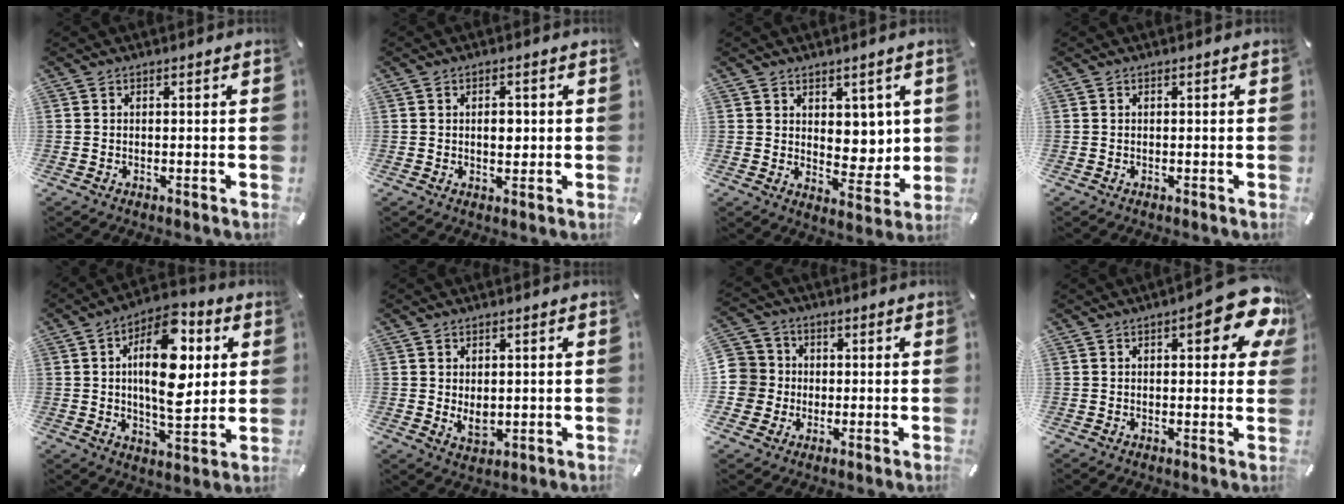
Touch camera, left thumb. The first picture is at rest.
{"total": 3.4, "force": [0.3, 2.1, 2.6], "torque": [-0.030, -0.004, -0.002]}
{"total": 7.0, "force": [3.5, 5.5, 2.5], "torque": [-0.010, -0.033, 0.064]}
{"total": 0.0}
{"total": 17.7, "force": [4.3, 8.7, 14.8], "torque": [-0.238, -0.015, 0.067]}
{"total": 3.8, "force": [0.7, 2.7, 2.7], "torque": [-0.056, -0.005, 0.009]}
{"total": 7.6, "force": [-0.1, 7.6, 0.2], "torque": [-0.025, 0.003, 0.000]}
{"total": 12.5, "force": [5.6, 4.7, 10.1], "torque": [-0.121, -0.032, 0.090]}